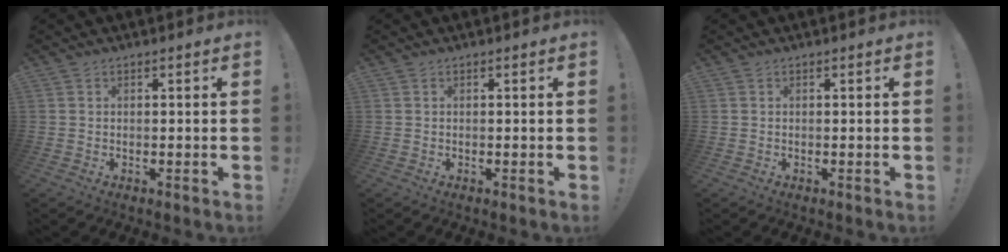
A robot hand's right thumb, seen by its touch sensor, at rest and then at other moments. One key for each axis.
{"total": 0.0}
{"total": 0.0}